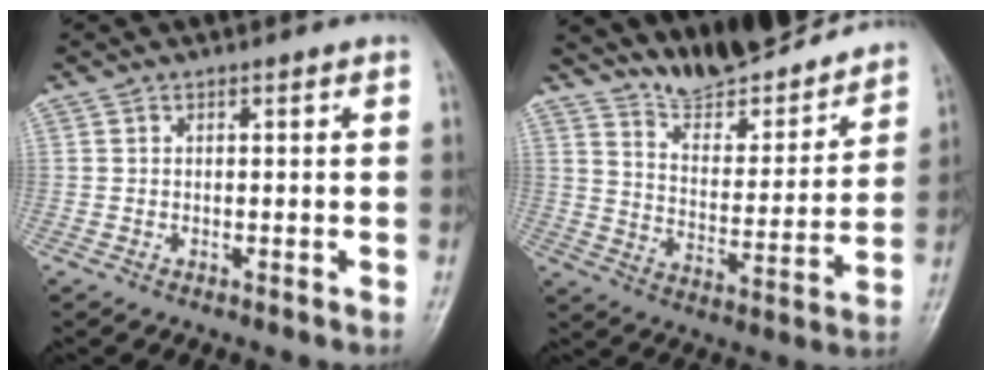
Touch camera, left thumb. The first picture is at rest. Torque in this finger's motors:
{"motor_torque": [0.49, -0.35, 0.29, -1.64, 0.04]}